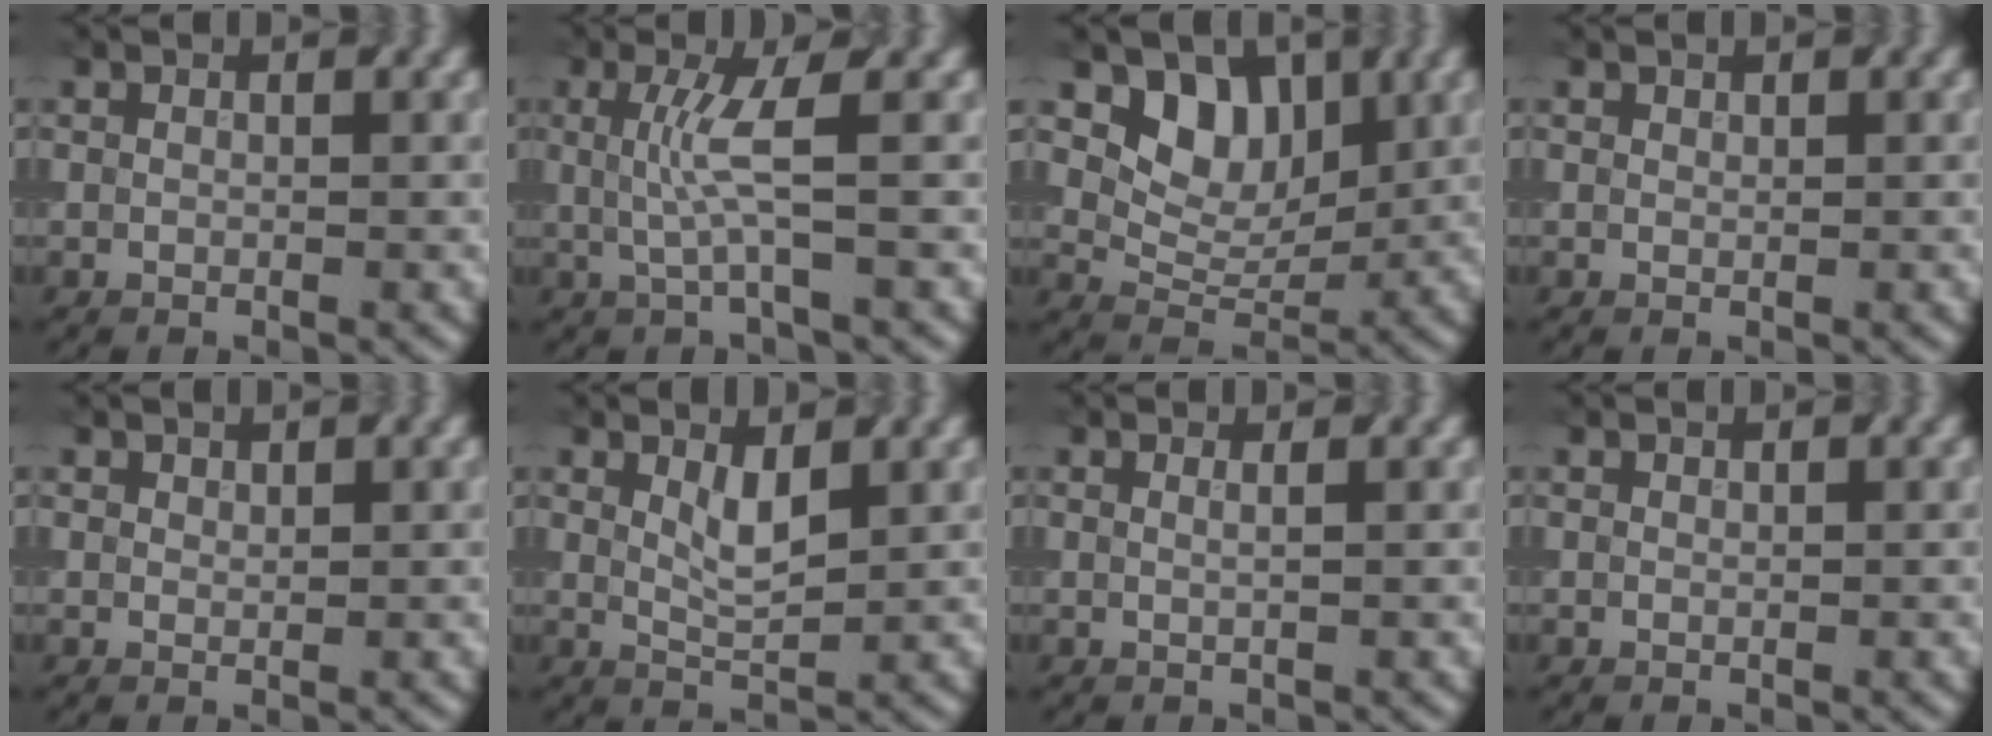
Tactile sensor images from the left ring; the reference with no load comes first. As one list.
[{"total": 2.7, "force": [-0.3, -0.3, 2.7], "torque": [-0.065, 0.004, 0.003]}, {"total": 5.1, "force": [2.2, 3.6, 2.9], "torque": [-0.038, -0.007, 0.036]}, {"total": 0.0}, {"total": 0.6, "force": [0.5, 0.2, 0.1], "torque": [-0.004, 0.002, 0.010]}, {"total": 1.8, "force": [0.6, 0.5, 1.6], "torque": [-0.037, 0.002, 0.023]}, {"total": 0.7, "force": [0.4, 0.1, 0.5], "torque": [0.002, 0.003, 0.000]}, {"total": 0.0}]